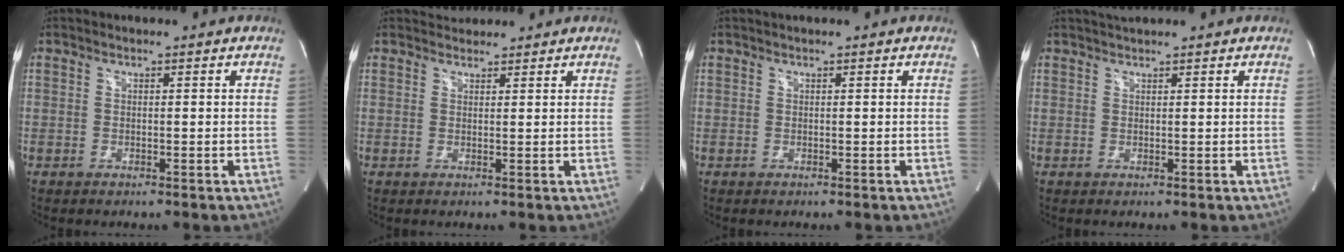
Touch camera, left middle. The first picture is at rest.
{"total": 2.3, "force": [2.2, 0.8, -0.1], "torque": [-0.001, 0.018, 0.035]}
{"total": 0.9, "force": [0.8, 0.0, 0.5], "torque": [-0.006, 0.020, 0.014]}
{"total": 2.1, "force": [2.0, 0.0, 0.7], "torque": [-0.011, 0.023, 0.036]}